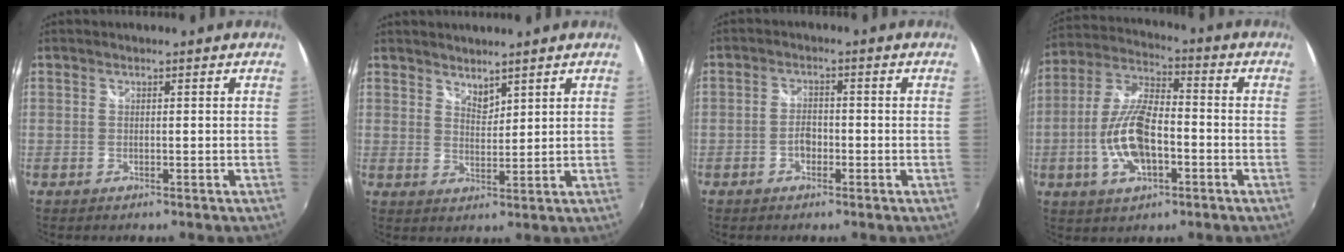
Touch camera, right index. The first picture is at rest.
{"total": 3.0, "force": [2.8, 0.9, 0.8], "torque": [-0.009, -0.001, 0.049]}
{"total": 2.9, "force": [-1.2, 1.8, 1.8], "torque": [-0.033, 0.004, -0.024]}
{"total": 13.1, "force": [-3.6, 5.8, 11.2], "torque": [-0.237, 0.004, -0.067]}